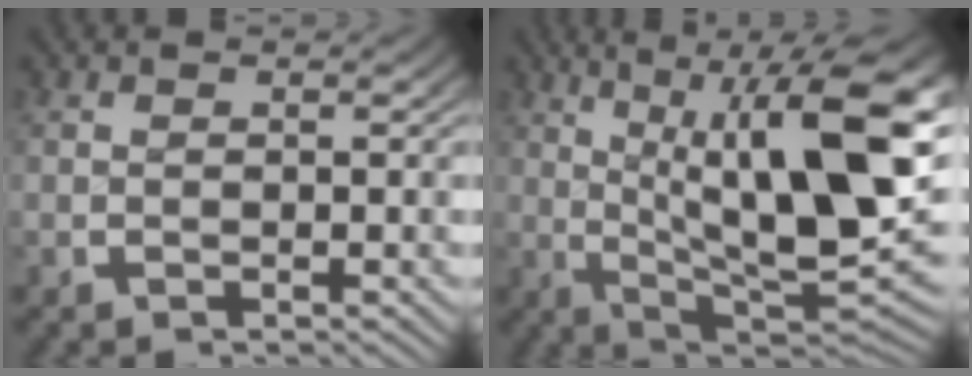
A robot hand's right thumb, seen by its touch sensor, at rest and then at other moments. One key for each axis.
{"total": 14.5, "fx": 0.3, "fy": 7.1, "fz": 12.7, "tx": -0.196, "ty": -0.039, "tz": 0.017}